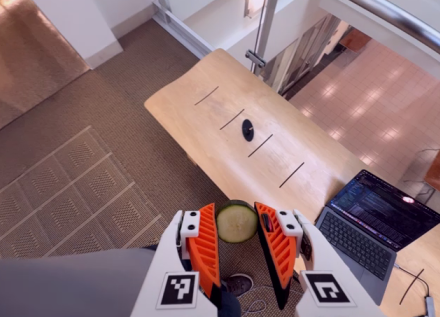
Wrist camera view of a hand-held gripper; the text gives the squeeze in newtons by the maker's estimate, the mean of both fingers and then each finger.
{"total": 8.0, "left": 8.0, "right": 8.0}